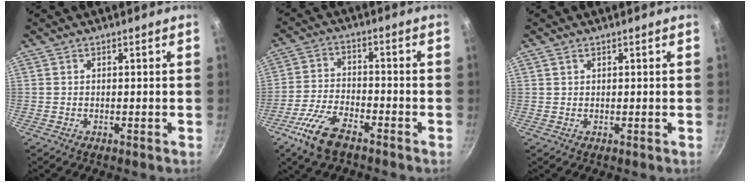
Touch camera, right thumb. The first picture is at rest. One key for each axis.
{"total": 9.2, "fx": -5.9, "fy": 3.6, "fz": 6.0, "tx": -0.125, "ty": 0.029, "tz": -0.120}
{"total": 0.7, "fx": 0.5, "fy": 0.4, "fz": 0.3, "tx": -0.005, "ty": 0.000, "tz": 0.010}